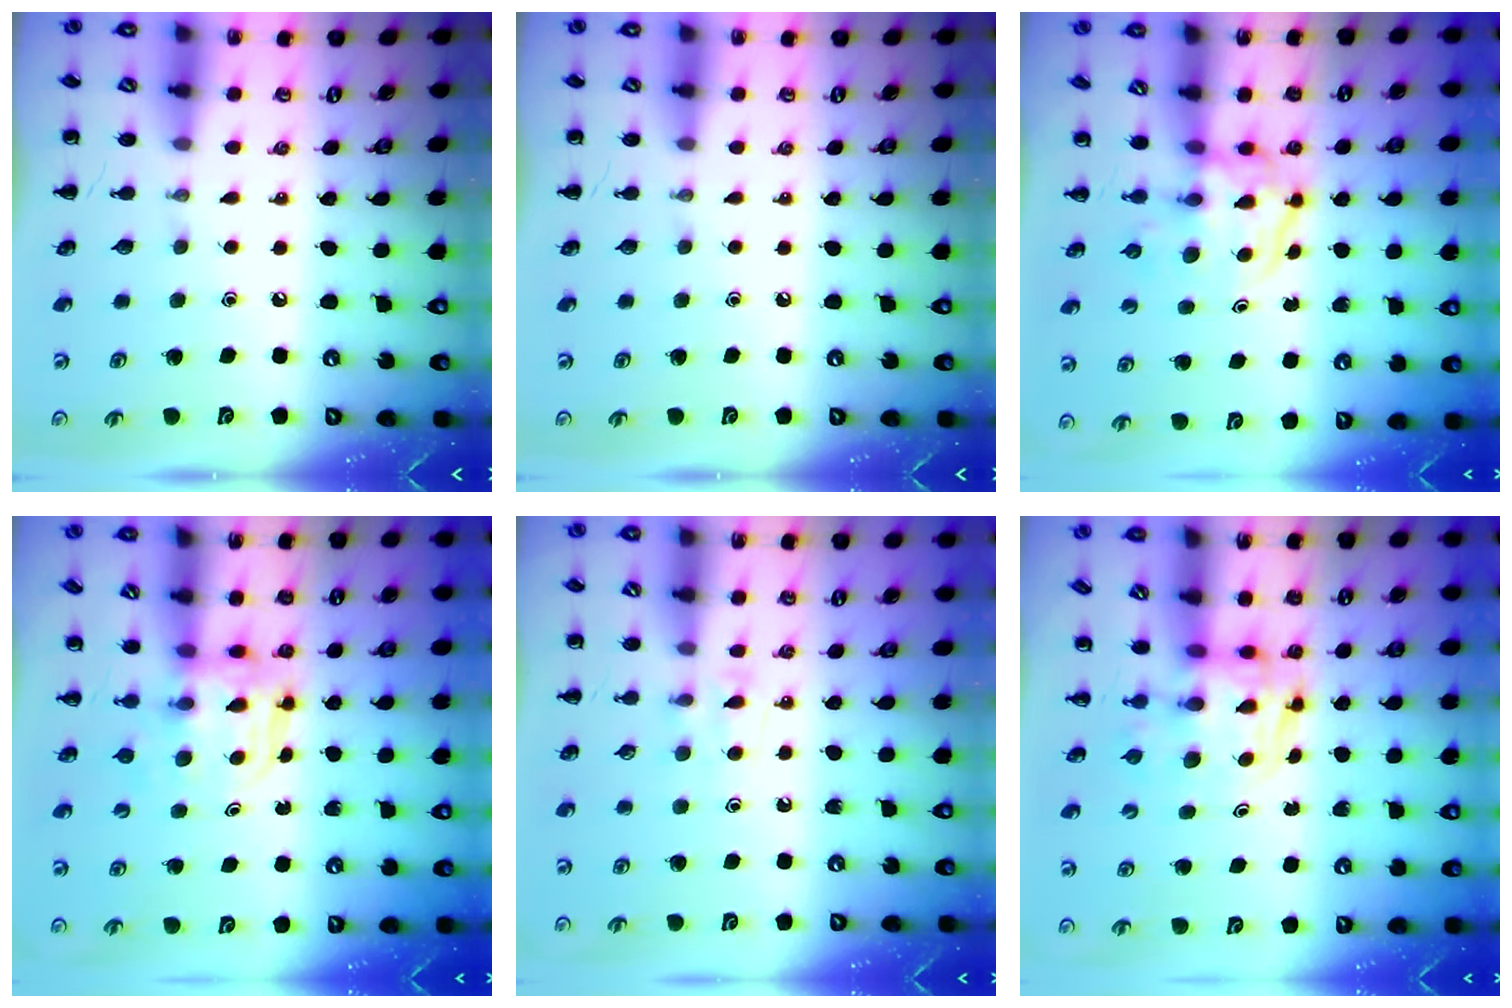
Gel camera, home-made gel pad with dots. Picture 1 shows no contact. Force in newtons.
{"total": 0.0}
{"total": 3.8, "press": 3.7, "slide": 0.4}
{"total": 3.8, "press": 3.8, "slide": 0.2}
{"total": 4.8, "press": 4.5, "slide": 1.7}
{"total": 2.7, "press": 2.7, "slide": 0.5}